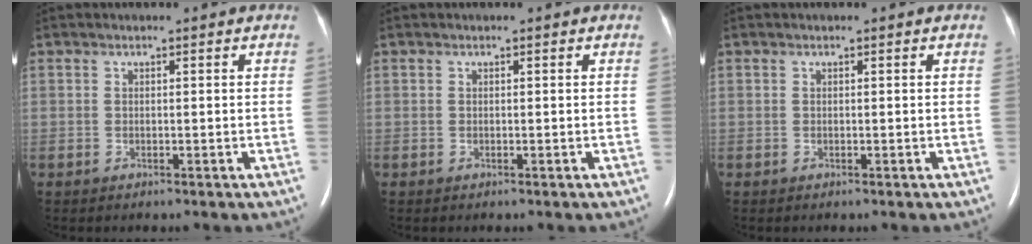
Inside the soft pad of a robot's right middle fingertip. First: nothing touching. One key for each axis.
{"total": 0.0}
{"total": 0.0}